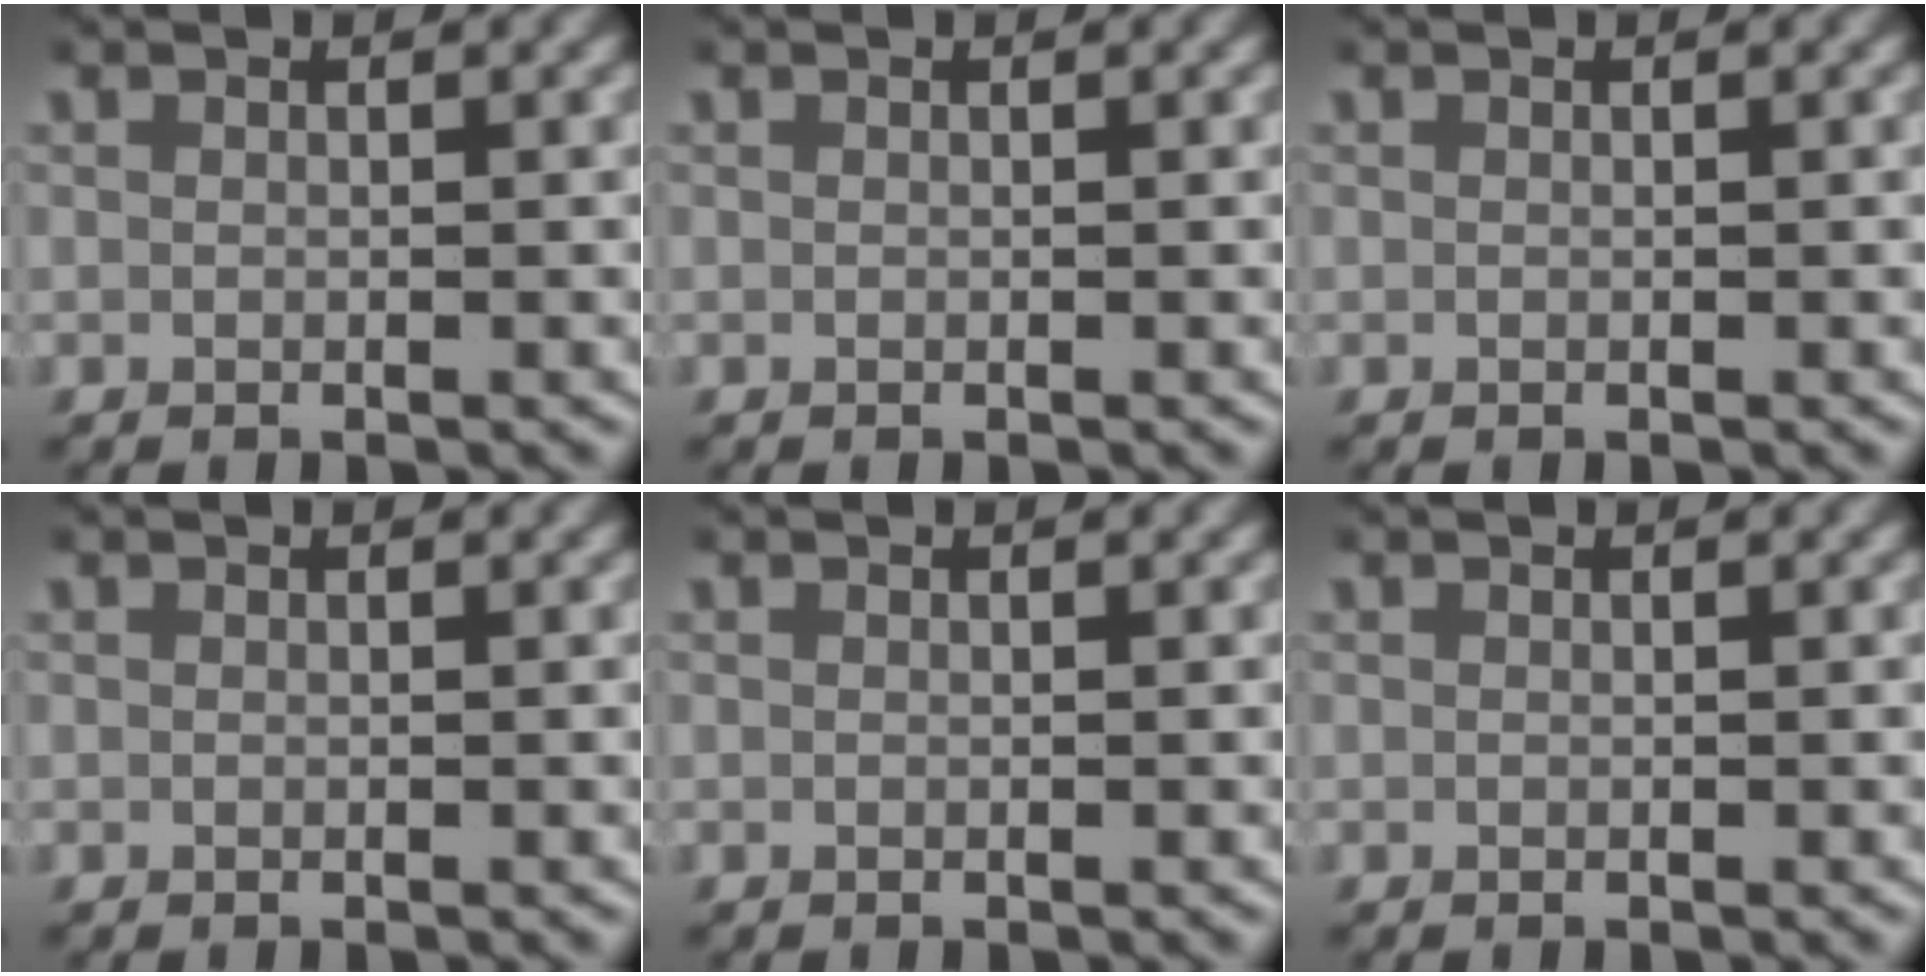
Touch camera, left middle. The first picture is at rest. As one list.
[{"total": 0.0}, {"total": 0.0}, {"total": 0.0}, {"total": 0.0}, {"total": 0.0}]